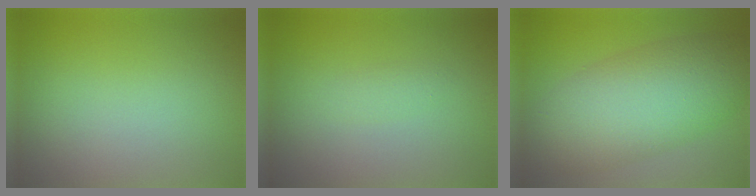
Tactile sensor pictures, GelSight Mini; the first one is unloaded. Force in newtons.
{"total": 0.8, "press": 0.8, "slide": 0.1}
{"total": 8.6, "press": 8.6, "slide": 0.4}